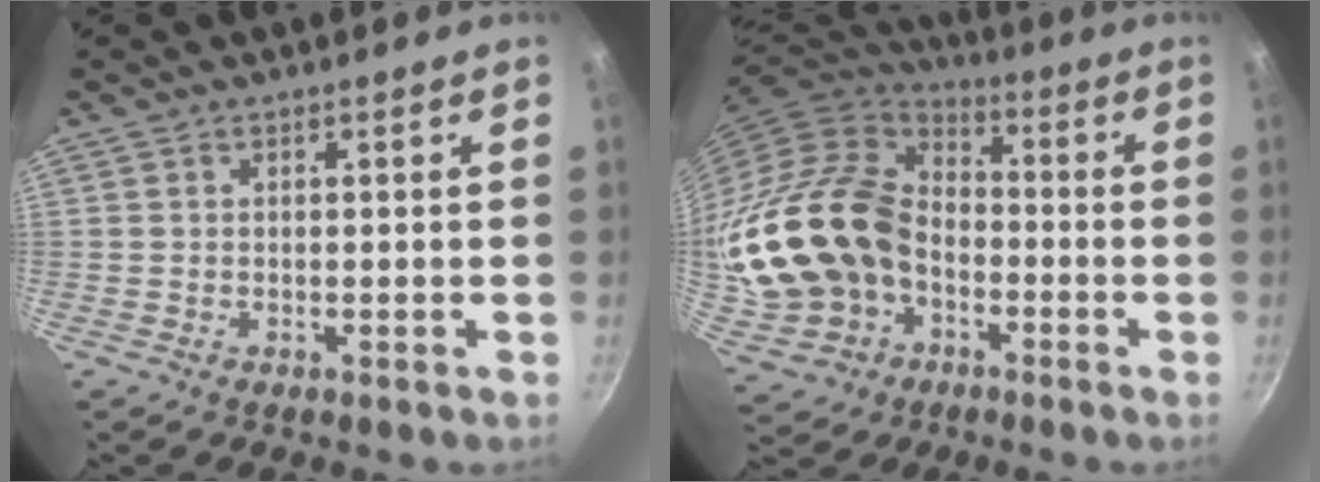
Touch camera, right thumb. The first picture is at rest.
{"total": 22.5, "force": [-3.8, 17.1, 14.1], "torque": [-0.257, 0.045, -0.056]}